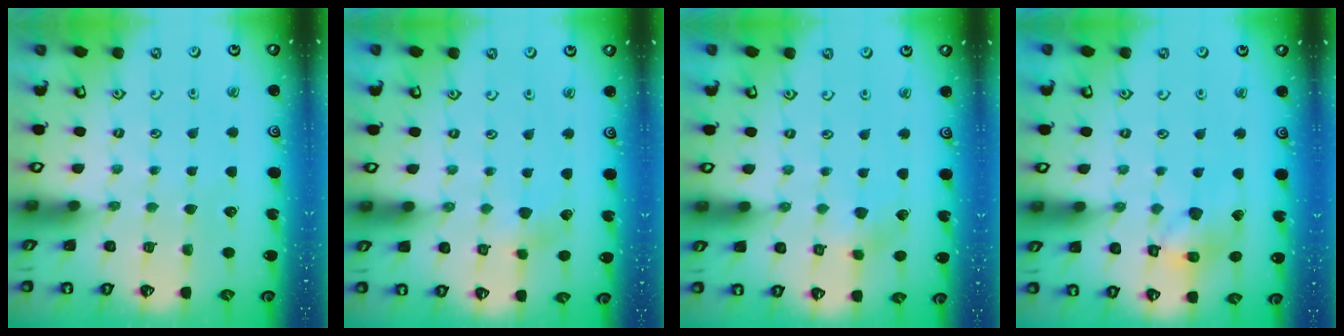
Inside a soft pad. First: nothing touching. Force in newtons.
{"total": 2.9, "press": 2.9, "slide": 0.3}
{"total": 3.3, "press": 3.3, "slide": 0.6}
{"total": 12.5, "press": 12.4, "slide": 1.7}